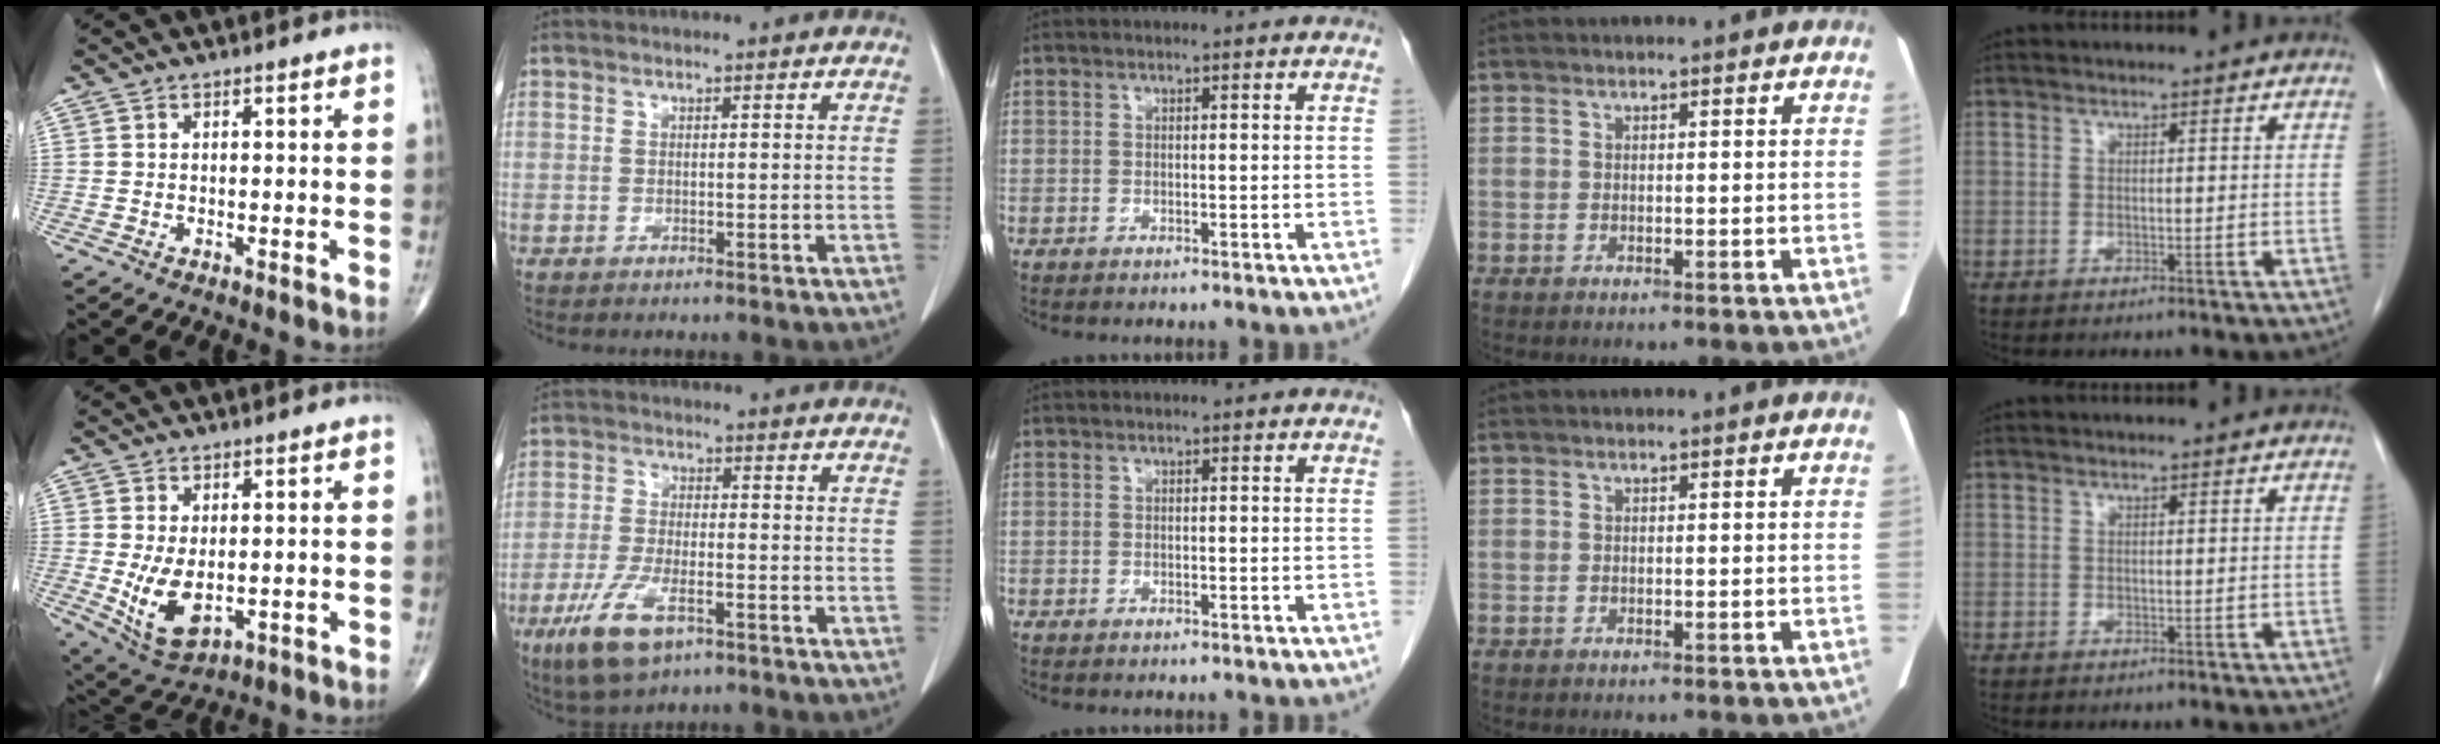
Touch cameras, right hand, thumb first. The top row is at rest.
{"thumb": {"total": 8.7, "force": [-1.0, 4.9, 7.1], "torque": [-0.127, -0.015, 0.001]}, "index": {"total": 9.1, "force": [-5.0, 3.2, 6.9], "torque": [-0.146, -0.017, -0.087]}}